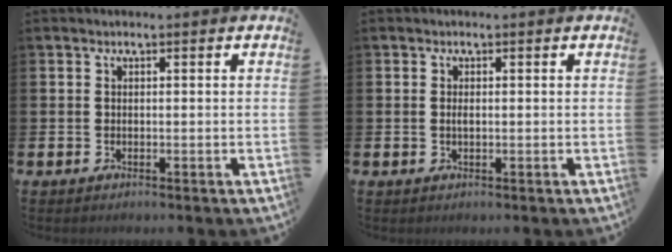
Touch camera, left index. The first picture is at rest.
{"total": 0.7, "force": [0.1, 0.3, 0.6], "torque": [-0.014, 0.002, 0.000]}